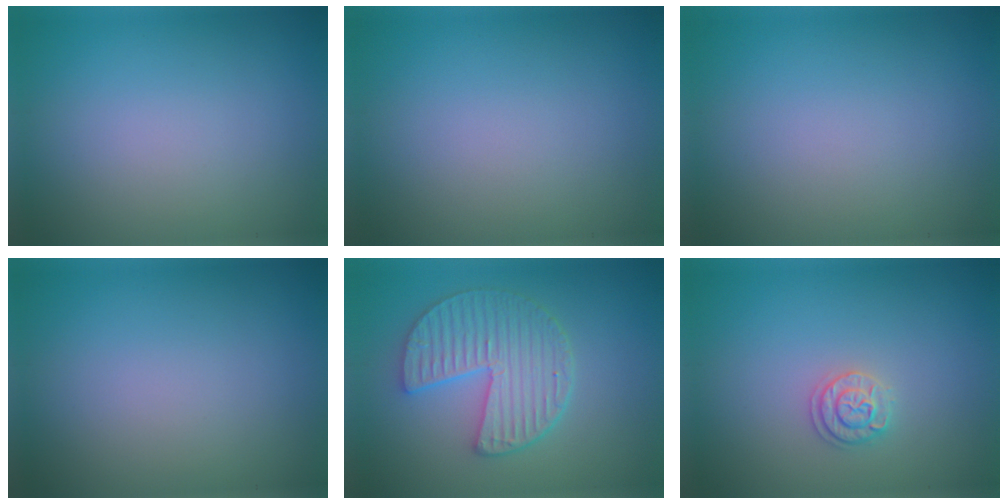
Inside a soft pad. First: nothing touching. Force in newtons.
{"total": 0.0}
{"total": 0.0}
{"total": 0.0}
{"total": 5.2, "press": 4.4, "slide": 2.8}
{"total": 1.7, "press": 1.7, "slide": 0.3}